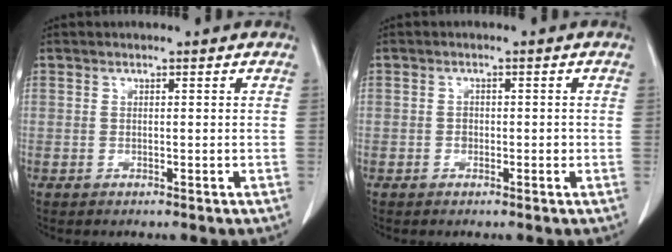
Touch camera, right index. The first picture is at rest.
{"total": 1.2, "force": [-0.3, 1.0, 0.6], "torque": [-0.007, 0.005, -0.002]}